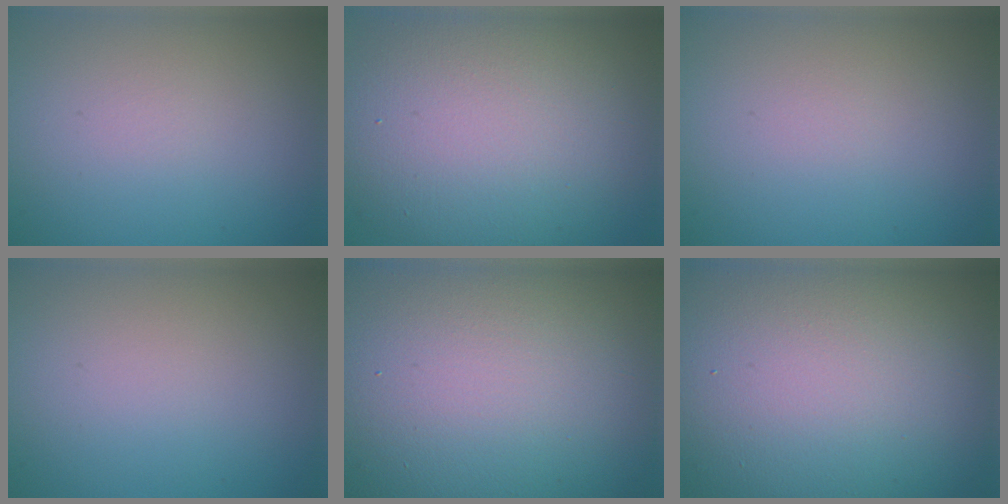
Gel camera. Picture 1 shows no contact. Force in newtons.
{"total": 12.3, "press": 12.3, "slide": 0.9}
{"total": 0.0}
{"total": 0.0}
{"total": 22.3, "press": 22.3, "slide": 1.1}
{"total": 18.9, "press": 18.9, "slide": 0.4}